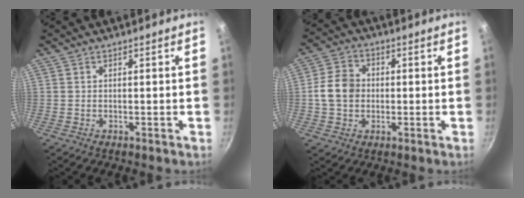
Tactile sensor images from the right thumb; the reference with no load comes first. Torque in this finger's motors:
{"motor_torque": [0.84, 1.48, 0.92, -0.11, 0.04]}